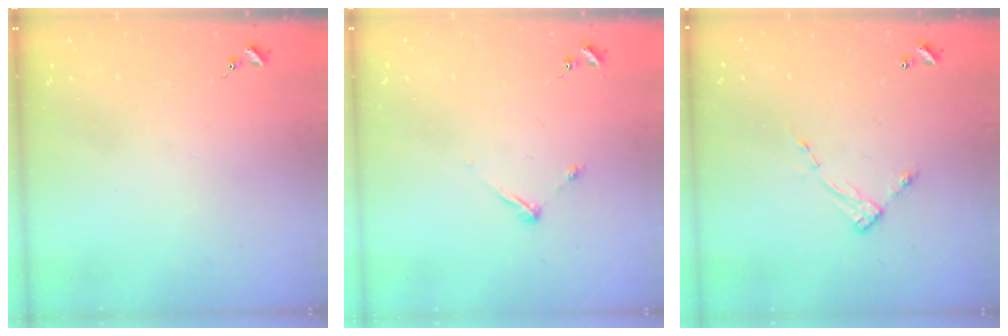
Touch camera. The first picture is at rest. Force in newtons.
{"total": 4.8, "press": 4.8, "slide": 0.6}
{"total": 6.6, "press": 6.6, "slide": 0.5}